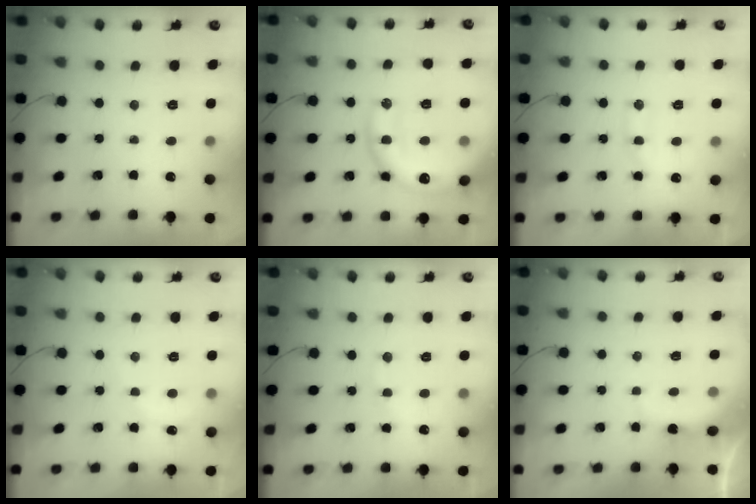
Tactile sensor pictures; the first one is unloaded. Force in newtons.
{"total": 19.6, "press": 19.4, "slide": 2.7}
{"total": 10.9, "press": 10.9, "slide": 1.0}
{"total": 5.2, "press": 5.2, "slide": 0.8}
{"total": 7.1, "press": 7.0, "slide": 1.3}
{"total": 5.1, "press": 5.0, "slide": 0.8}